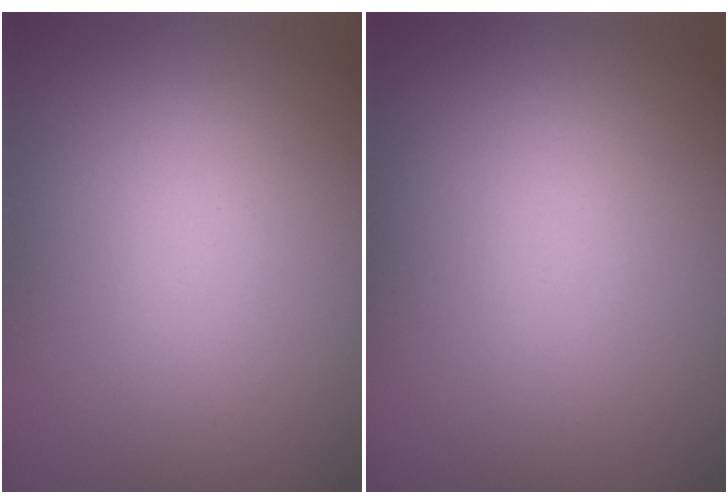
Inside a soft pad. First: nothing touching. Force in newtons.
{"total": 0.0}